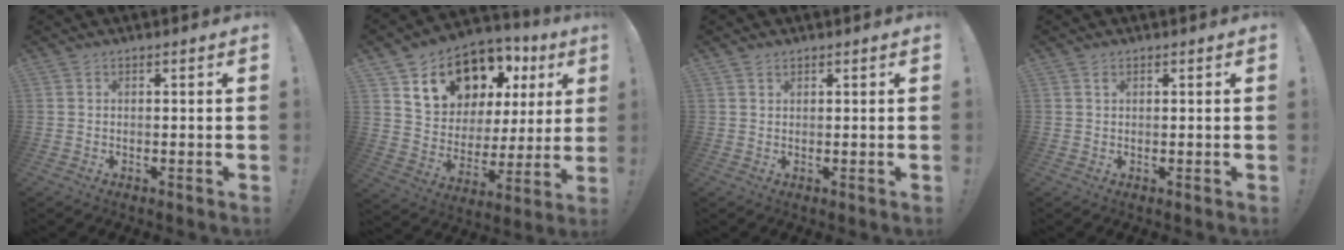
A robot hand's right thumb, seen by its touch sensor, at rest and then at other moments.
{"total": 16.0, "force": [10.6, 10.4, 6.0], "torque": [-0.100, -0.073, 0.214]}
{"total": 1.1, "force": [1.0, 0.5, 0.3], "torque": [-0.001, -0.002, 0.018]}
{"total": 0.8, "force": [0.5, 0.2, 0.5], "torque": [-0.006, -0.002, 0.009]}